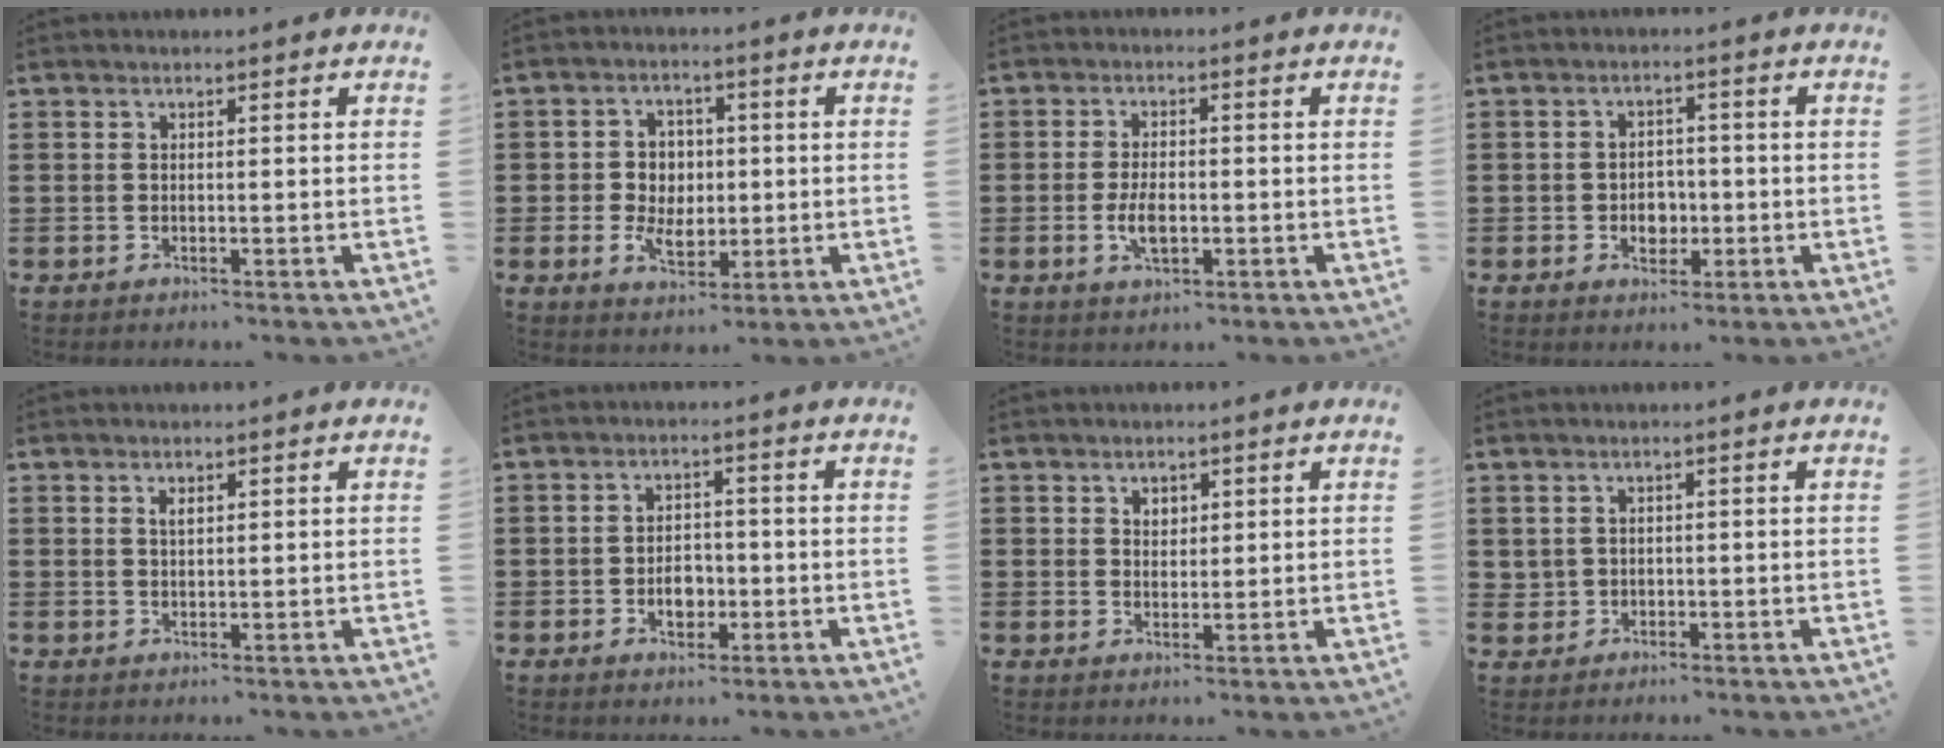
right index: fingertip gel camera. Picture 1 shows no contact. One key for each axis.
{"total": 5.5, "fx": -0.4, "fy": 4.6, "fz": 3.0, "tx": -0.062, "ty": 0.011, "tz": -0.011}
{"total": 4.3, "fx": -0.9, "fy": 1.8, "fz": 3.8, "tx": -0.089, "ty": -0.008, "tz": -0.019}
{"total": 3.1, "fx": -0.8, "fy": 2.5, "fz": 1.7, "tx": -0.024, "ty": -0.005, "tz": -0.020}
{"total": 1.1, "fx": 0.5, "fy": 0.4, "fz": 0.8, "tx": -0.019, "ty": 0.002, "tz": 0.009}
{"total": 3.8, "fx": -1.1, "fy": 2.5, "fz": 2.5, "tx": -0.036, "ty": -0.007, "tz": -0.023}
{"total": 1.7, "fx": 1.0, "fy": 1.2, "fz": 0.5, "tx": -0.014, "ty": 0.005, "tz": 0.019}
{"total": 1.1, "fx": -0.1, "fy": 1.1, "fz": 0.1, "tx": -0.008, "ty": 0.004, "tz": -0.004}